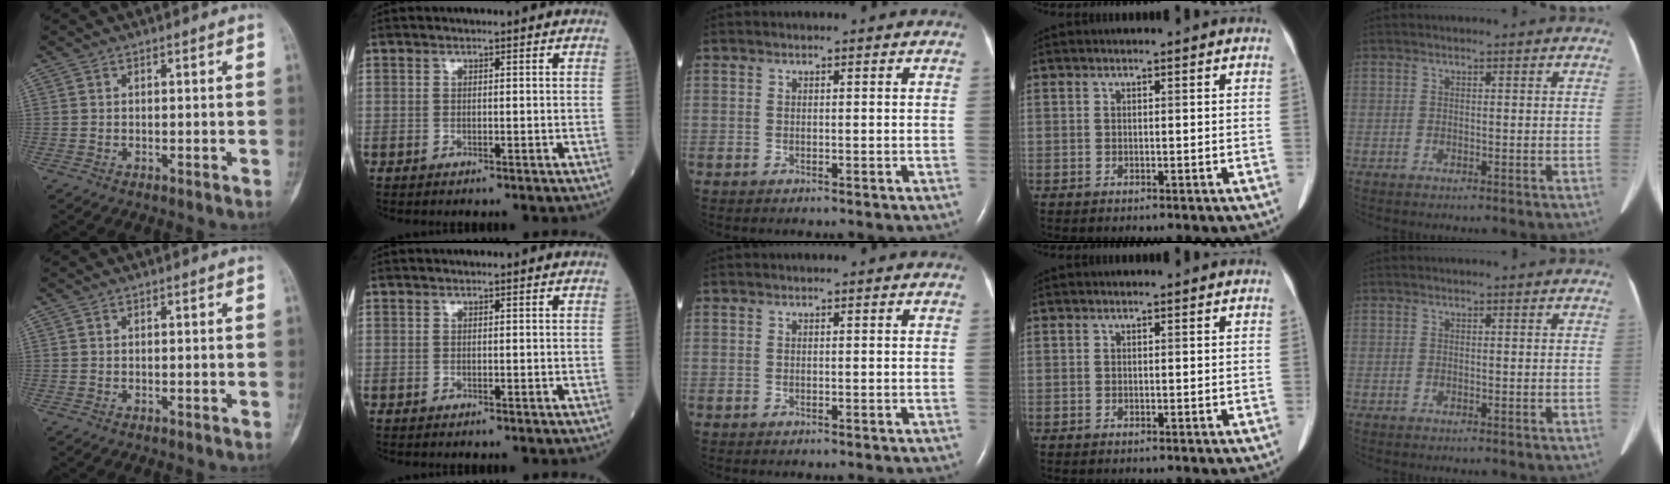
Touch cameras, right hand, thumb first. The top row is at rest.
{}